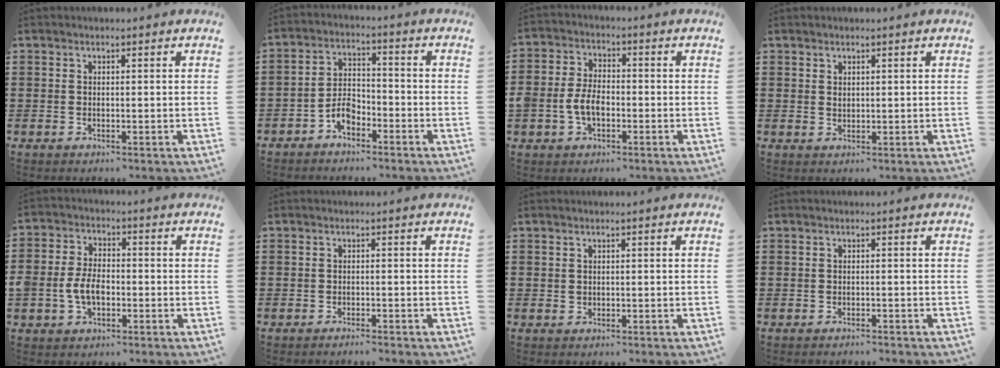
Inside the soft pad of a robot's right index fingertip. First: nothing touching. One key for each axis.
{"total": 4.6, "fx": -2.9, "fy": 2.5, "fz": 2.6, "tx": -0.061, "ty": 0.008, "tz": -0.059}
{"total": 5.1, "fx": -1.5, "fy": 3.3, "fz": 3.6, "tx": -0.086, "ty": 0.002, "tz": -0.032}
{"total": 0.9, "fx": 0.6, "fy": 0.6, "fz": 0.4, "tx": -0.011, "ty": 0.003, "tz": 0.011}
{"total": 5.4, "fx": -1.4, "fy": 3.5, "fz": 3.8, "tx": -0.090, "ty": 0.003, "tz": -0.031}
{"total": 1.1, "fx": -1.1, "fy": -0.1, "fz": 0.3, "tx": -0.006, "ty": 0.001, "tz": -0.022}
{"total": 0.5, "fx": 0.0, "fy": 0.5, "fz": 0.1, "tx": -0.004, "ty": 0.004, "tz": 0.000}
{"total": 0.8, "fx": -0.8, "fy": 0.0, "fz": 0.1, "tx": -0.004, "ty": 0.000, "tz": -0.017}